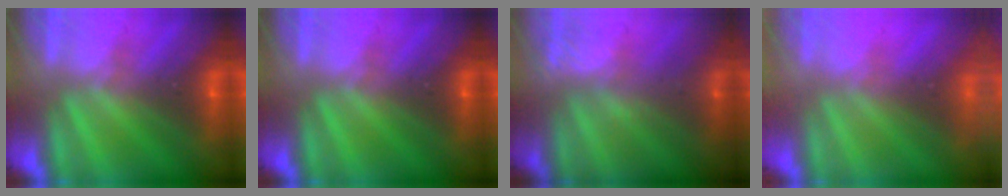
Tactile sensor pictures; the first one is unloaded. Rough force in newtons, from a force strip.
{"total": 0.0}
{"total": 2.4}
{"total": 3.0}